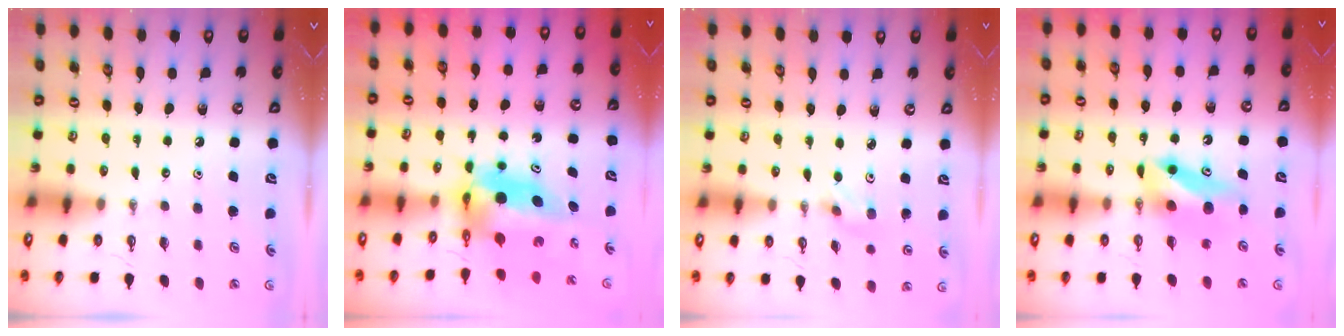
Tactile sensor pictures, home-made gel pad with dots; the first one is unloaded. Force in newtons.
{"total": 7.2, "press": 7.2, "slide": 0.4}
{"total": 2.1, "press": 2.0, "slide": 0.6}
{"total": 9.3, "press": 6.3, "slide": 6.9}